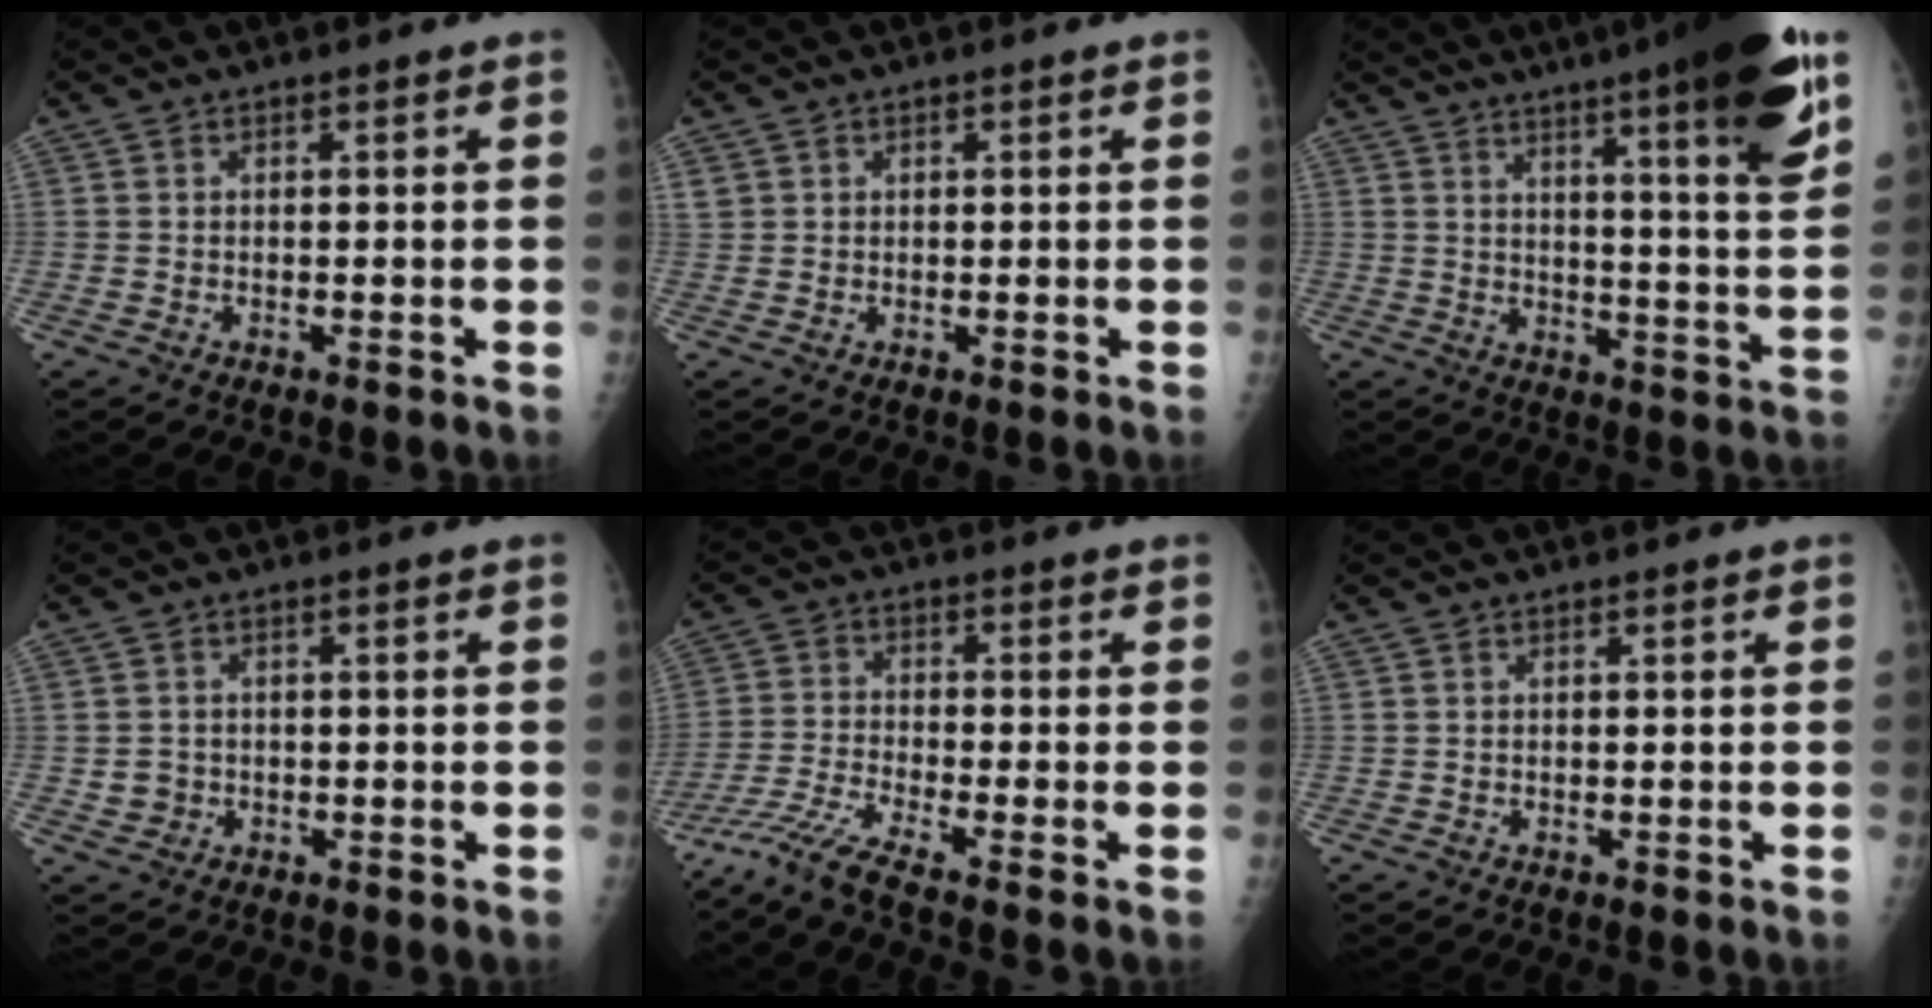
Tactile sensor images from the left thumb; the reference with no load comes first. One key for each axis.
{"total": 1.6, "fx": 0.6, "fy": 1.5, "fz": 0.2, "tx": 0.008, "ty": -0.002, "tz": 0.012}
{"total": 20.9, "fx": 12.4, "fy": 2.8, "fz": 16.6, "tx": -0.220, "ty": -0.045, "tz": 0.166}
{"total": 2.4, "fx": -0.6, "fy": 2.3, "fz": 0.4, "tx": 0.002, "ty": 0.004, "tz": -0.005}
{"total": 6.7, "fx": -5.6, "fy": -0.7, "fz": 3.6, "tx": -0.095, "ty": 0.002, "tz": -0.121}
{"total": 0.0}